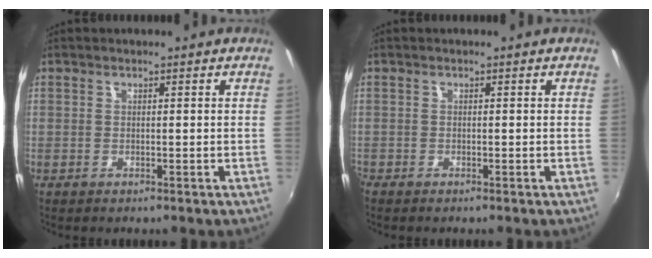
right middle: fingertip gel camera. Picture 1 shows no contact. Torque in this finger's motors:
{"motor_torque": [0.63, -0.67, 0.45, 0.20]}